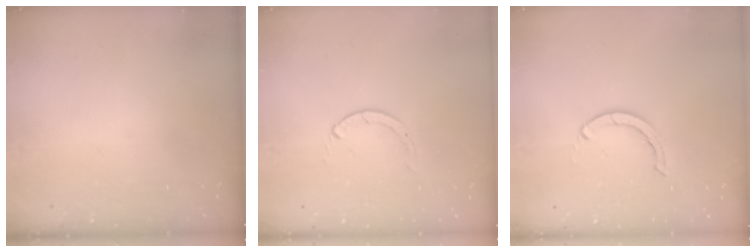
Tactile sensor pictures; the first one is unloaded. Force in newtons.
{"total": 0.0}
{"total": 2.9, "press": 2.9, "slide": 0.1}